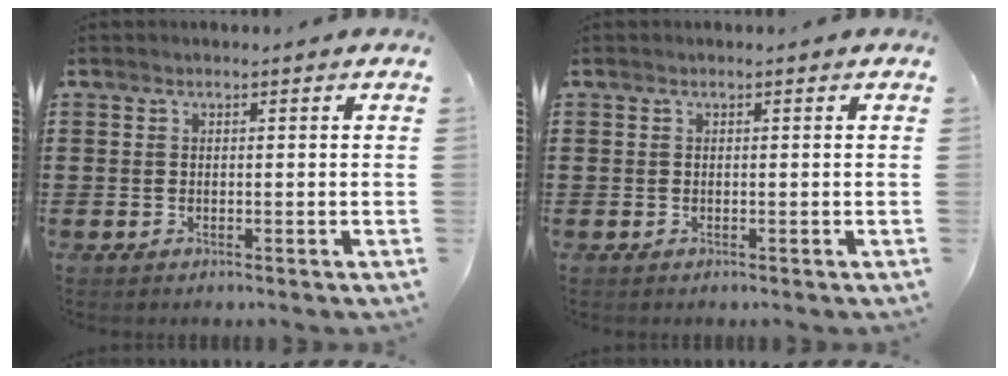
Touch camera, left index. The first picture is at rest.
{"total": 0.0}